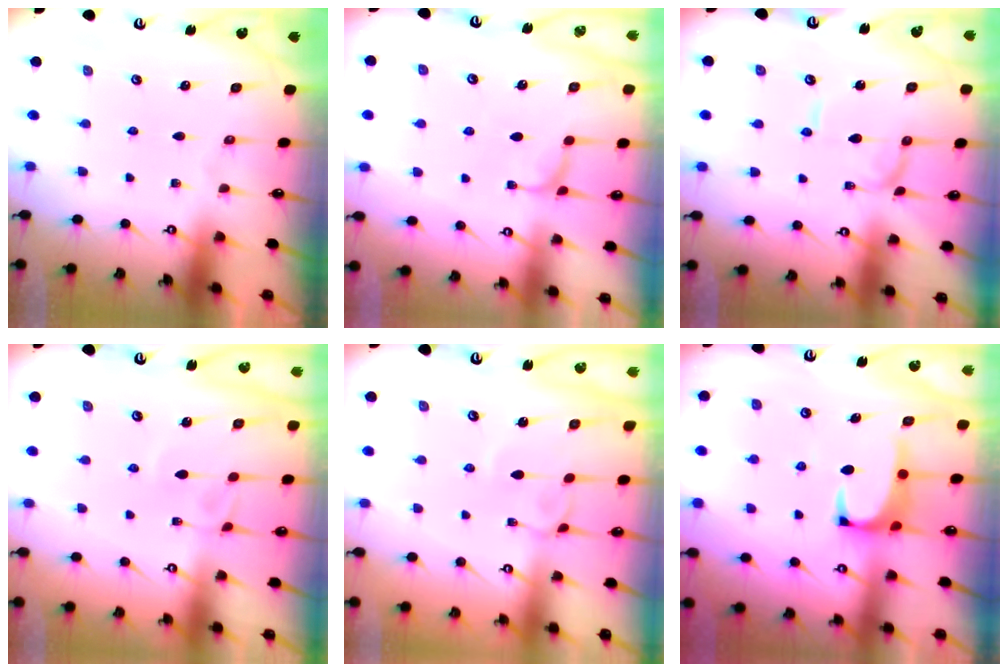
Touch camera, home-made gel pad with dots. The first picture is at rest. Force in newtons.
{"total": 2.1, "press": 2.0, "slide": 0.3}
{"total": 0.6, "press": 0.6, "slide": 0.1}
{"total": 4.1, "press": 4.1, "slide": 0.2}
{"total": 2.5, "press": 2.5, "slide": 0.3}
{"total": 1.3, "press": 1.2, "slide": 0.5}